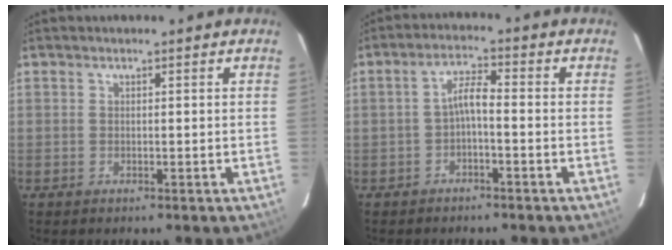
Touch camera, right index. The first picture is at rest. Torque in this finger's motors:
{"motor_torque": [0.63, -0.39, 0.34, 0.09]}